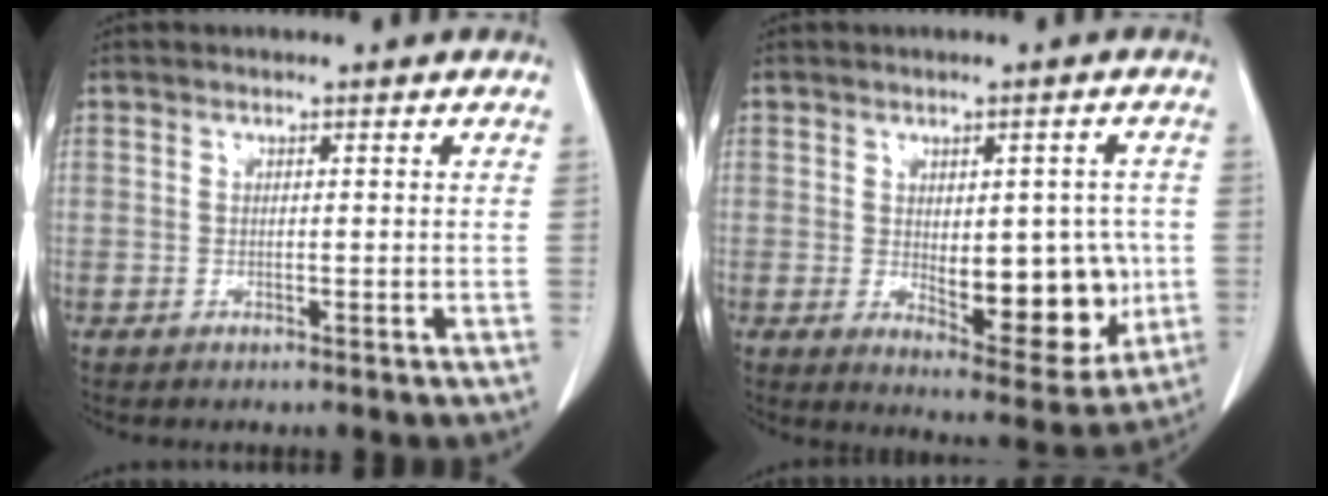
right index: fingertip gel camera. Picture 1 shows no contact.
{"total": 12.1, "force": [-1.2, 5.0, 11.0], "torque": [-0.134, -0.006, 0.003]}